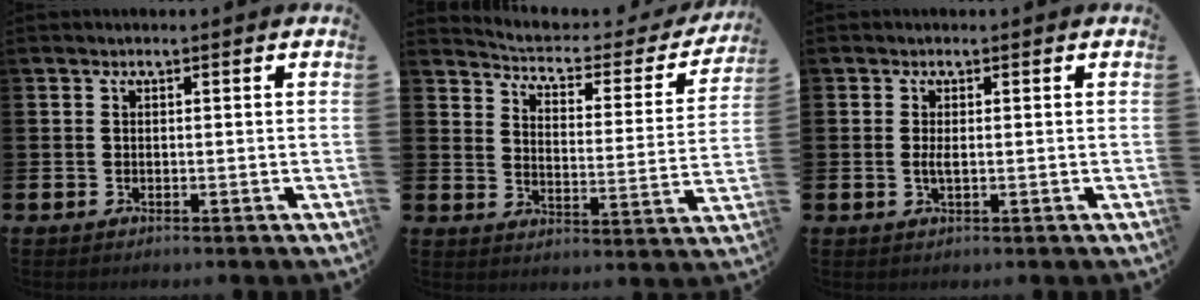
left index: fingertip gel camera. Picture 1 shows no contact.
{"total": 4.8, "force": [4.4, 1.6, 1.2], "torque": [-0.046, -0.036, 0.065]}
{"total": 1.3, "force": [0.0, 0.3, 1.2], "torque": [-0.020, 0.000, -0.001]}